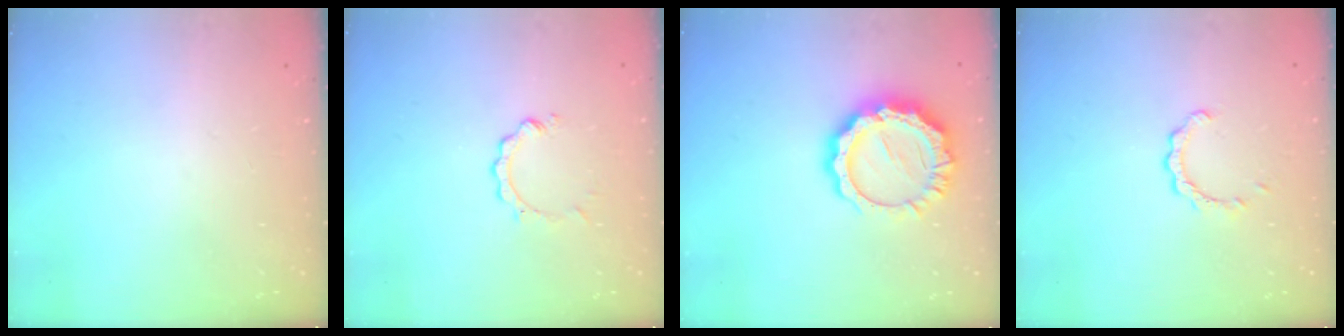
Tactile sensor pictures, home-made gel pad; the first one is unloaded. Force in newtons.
{"total": 2.1, "press": 2.1, "slide": 0.2}
{"total": 14.1, "press": 14.0, "slide": 1.2}
{"total": 2.8, "press": 2.7, "slide": 0.4}